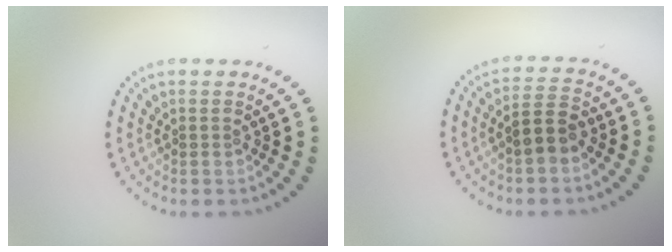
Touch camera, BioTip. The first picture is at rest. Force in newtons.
{"total": 3.0, "press": 2.9, "slide": 0.8}